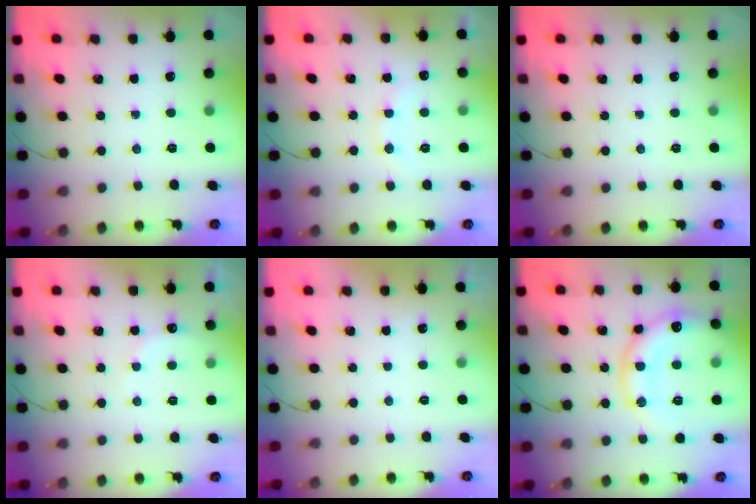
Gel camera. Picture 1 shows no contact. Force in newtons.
{"total": 7.3, "press": 7.3, "slide": 0.6}
{"total": 0.0}
{"total": 7.7, "press": 7.6, "slide": 1.3}
{"total": 2.9, "press": 2.9, "slide": 0.1}
{"total": 17.0, "press": 16.8, "slide": 2.4}